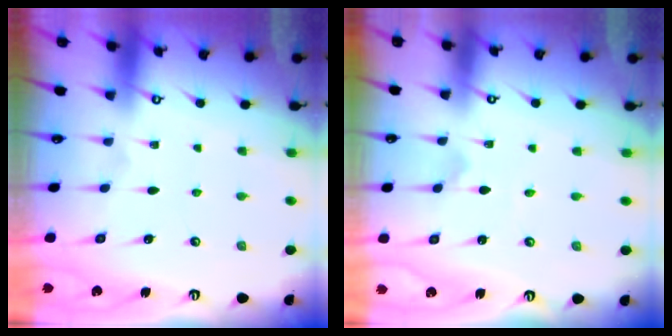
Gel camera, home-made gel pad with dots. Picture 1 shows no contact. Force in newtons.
{"total": 0.0}